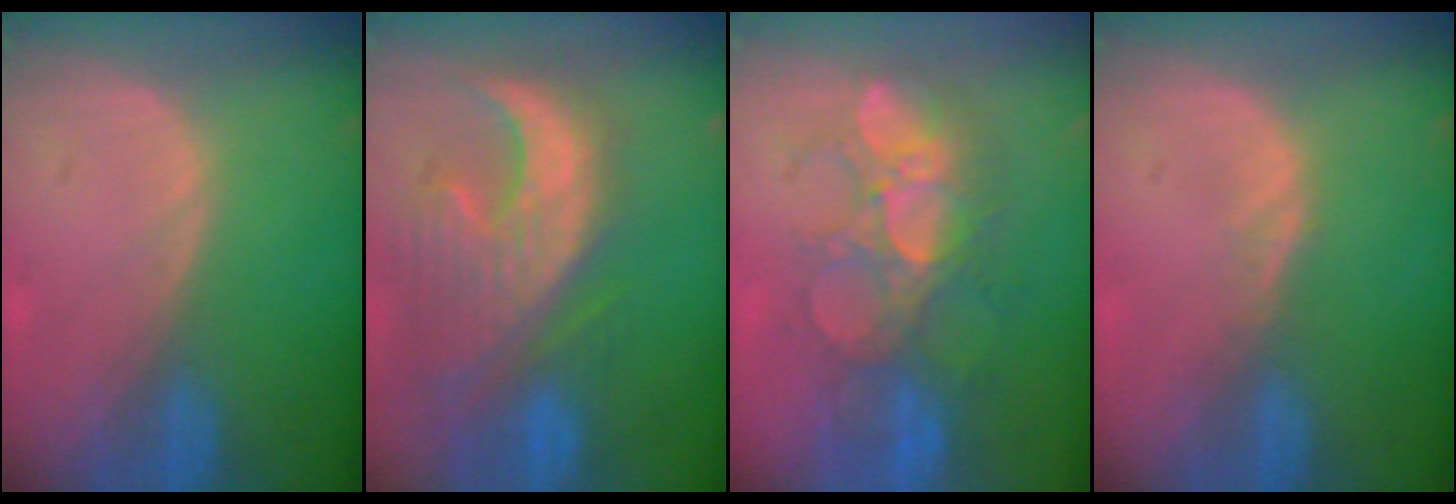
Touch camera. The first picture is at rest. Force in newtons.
{"total": 12.8, "press": 11.2, "slide": 6.2}
{"total": 9.0, "press": 8.8, "slide": 2.3}
{"total": 1.0, "press": 1.0, "slide": 0.1}